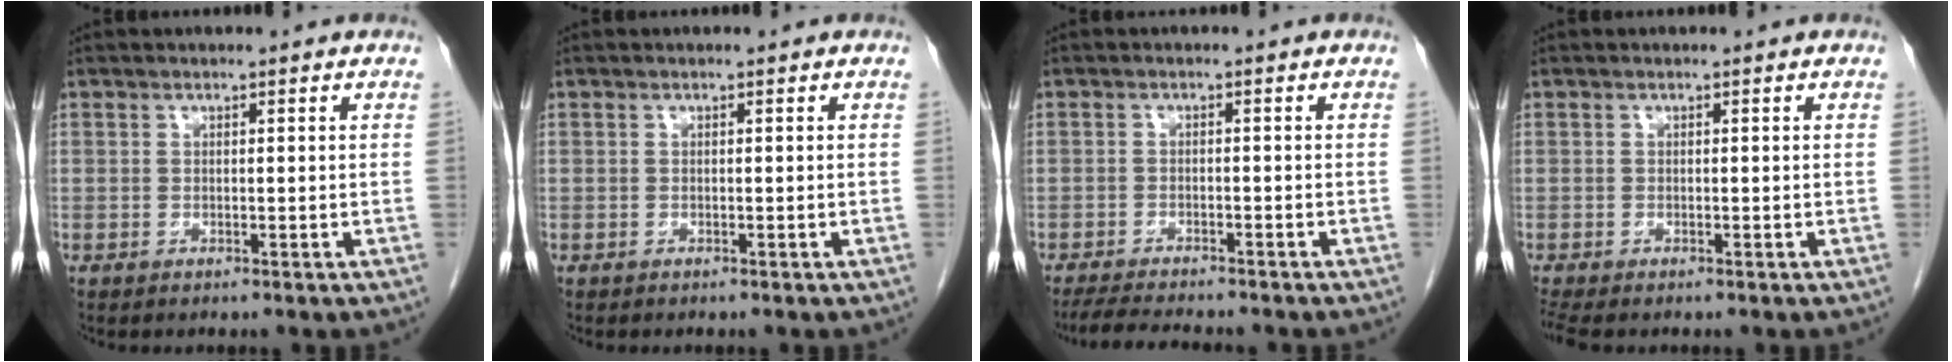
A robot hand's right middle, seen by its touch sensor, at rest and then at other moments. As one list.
[{"total": 0.0}, {"total": 7.6, "force": [-6.8, 0.8, 3.2], "torque": [-0.050, -0.018, -0.106]}, {"total": 1.7, "force": [-1.5, 0.2, 0.7], "torque": [-0.016, -0.006, -0.027]}]